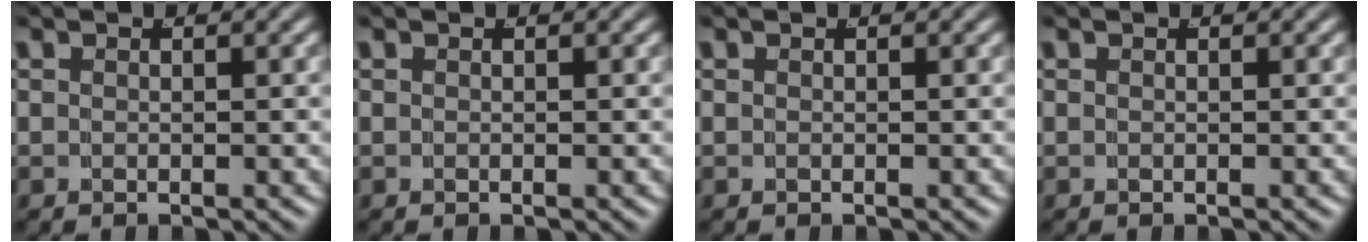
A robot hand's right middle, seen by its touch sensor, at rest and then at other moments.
{"total": 0.0}
{"total": 0.0}
{"total": 0.0}